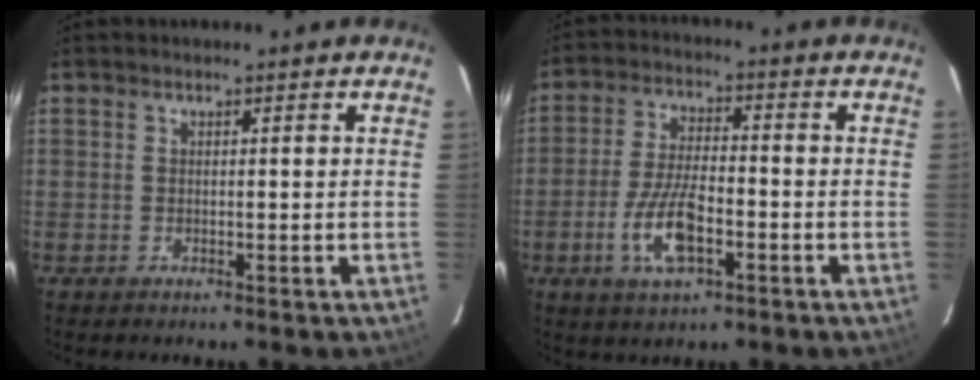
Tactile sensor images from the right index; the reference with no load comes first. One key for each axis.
{"total": 9.6, "fx": -3.8, "fy": 3.5, "fz": 8.1, "tx": -0.170, "ty": -0.006, "tz": -0.070}